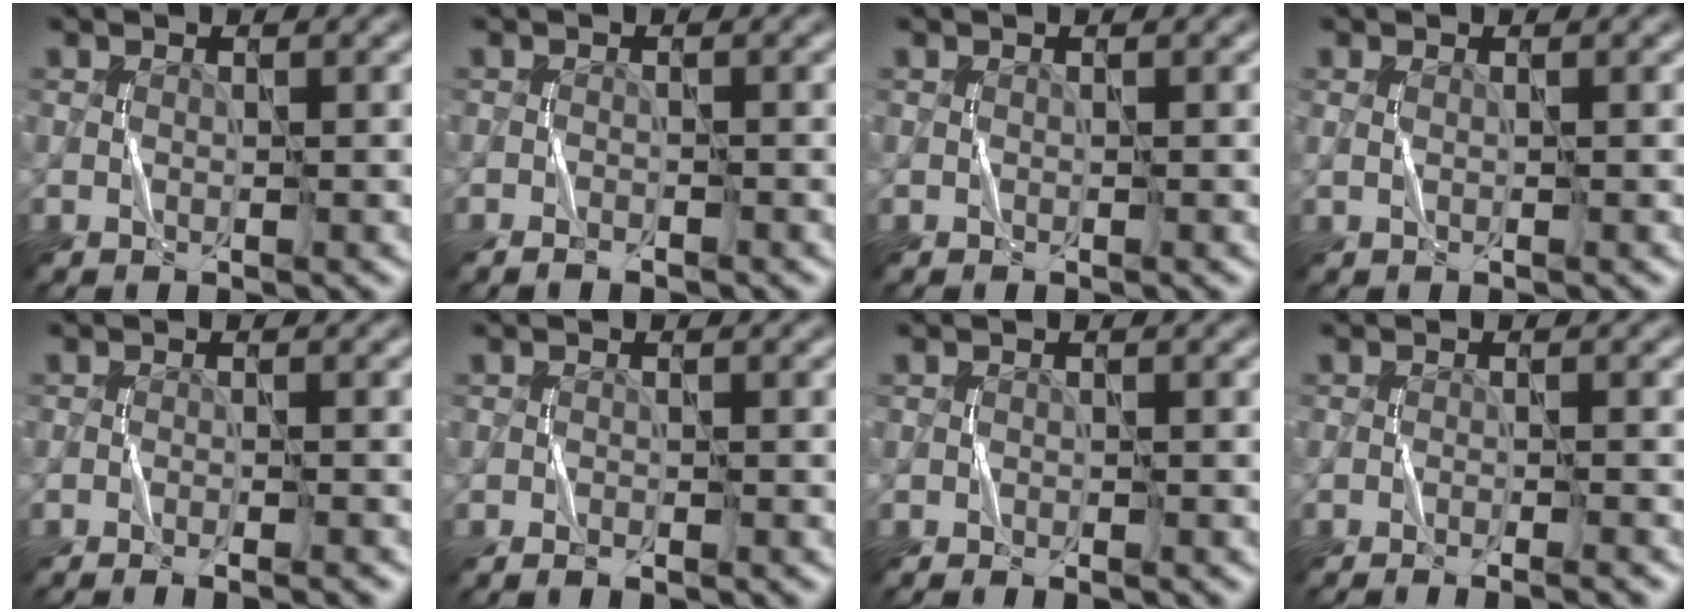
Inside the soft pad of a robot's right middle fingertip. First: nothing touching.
{"total": 1.0, "force": [-0.8, 0.1, 0.5], "torque": [-0.007, -0.001, -0.016]}
{"total": 0.0}
{"total": 0.7, "force": [0.3, 0.3, 0.5], "torque": [-0.013, -0.001, 0.002]}
{"total": 2.9, "force": [-1.9, 0.7, 2.2], "torque": [-0.018, 0.010, -0.031]}
{"total": 0.7, "force": [-0.6, 0.1, 0.4], "torque": [-0.004, 0.001, -0.011]}
{"total": 0.9, "force": [-0.8, 0.1, 0.3], "torque": [-0.005, -0.001, -0.014]}
{"total": 3.3, "force": [-2.4, 0.6, 2.2], "torque": [-0.020, 0.007, -0.038]}